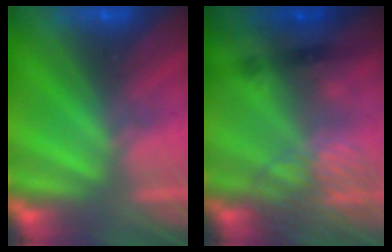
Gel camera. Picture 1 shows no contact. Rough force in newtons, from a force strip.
{"total": 5.8}